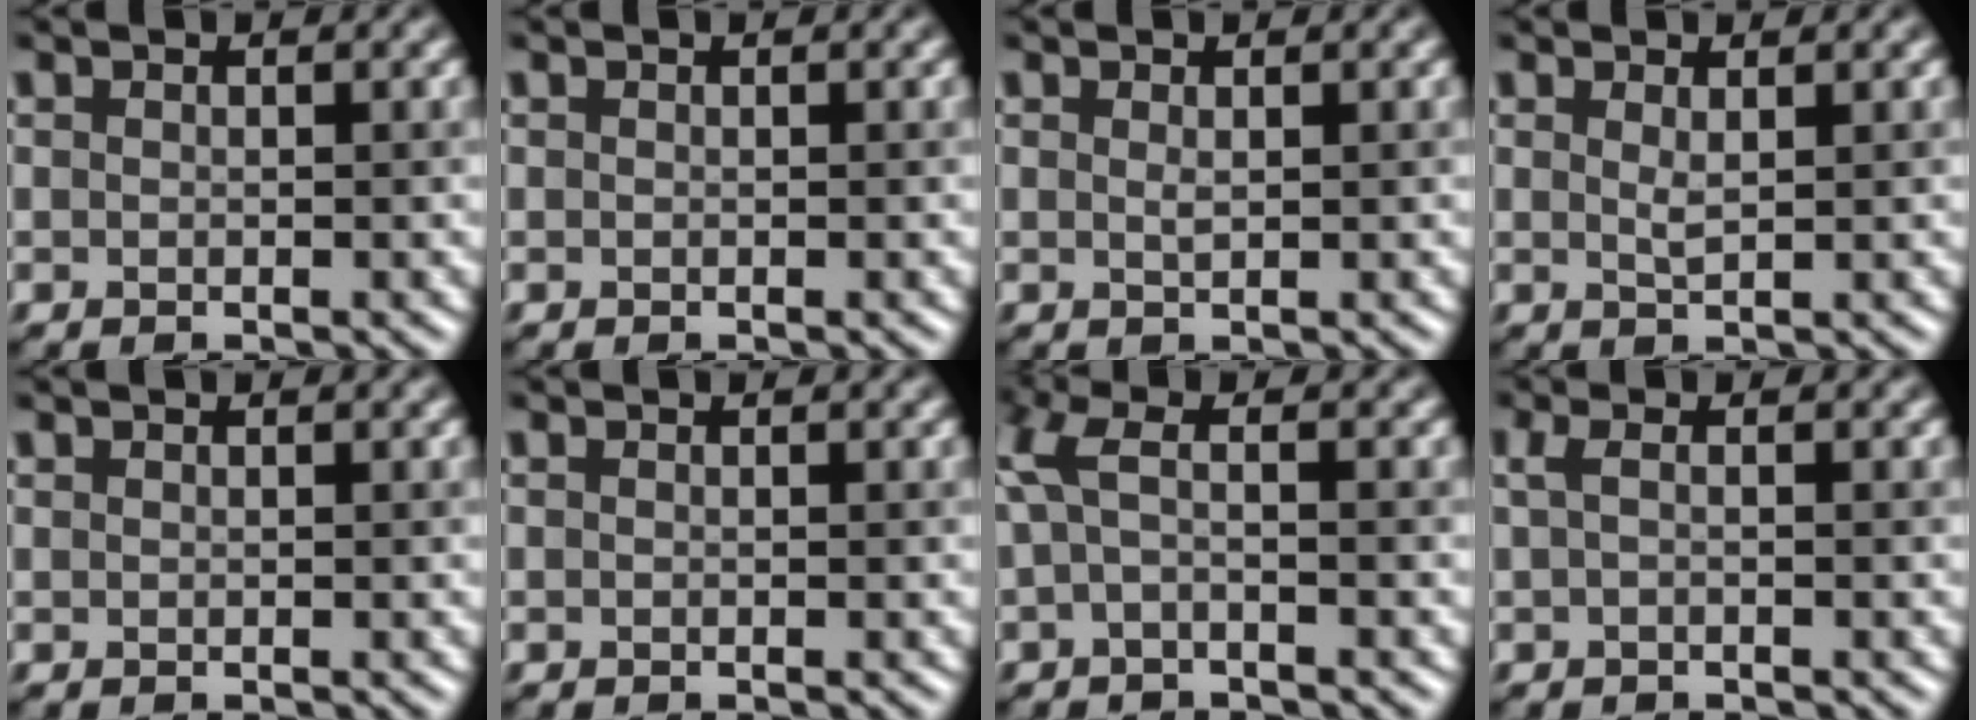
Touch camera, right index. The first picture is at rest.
{"total": 0.0}
{"total": 0.6, "force": [0.3, 0.1, 0.5], "torque": [-0.011, -0.001, 0.005]}
{"total": 0.9, "force": [0.5, 0.2, 0.8], "torque": [-0.017, -0.003, 0.008]}
{"total": 0.0}
{"total": 0.0}
{"total": 3.0, "force": [0.0, 0.7, 2.9], "torque": [-0.071, 0.004, -0.007]}
{"total": 1.3, "force": [0.0, 0.3, 1.2], "torque": [-0.029, 0.001, -0.002]}